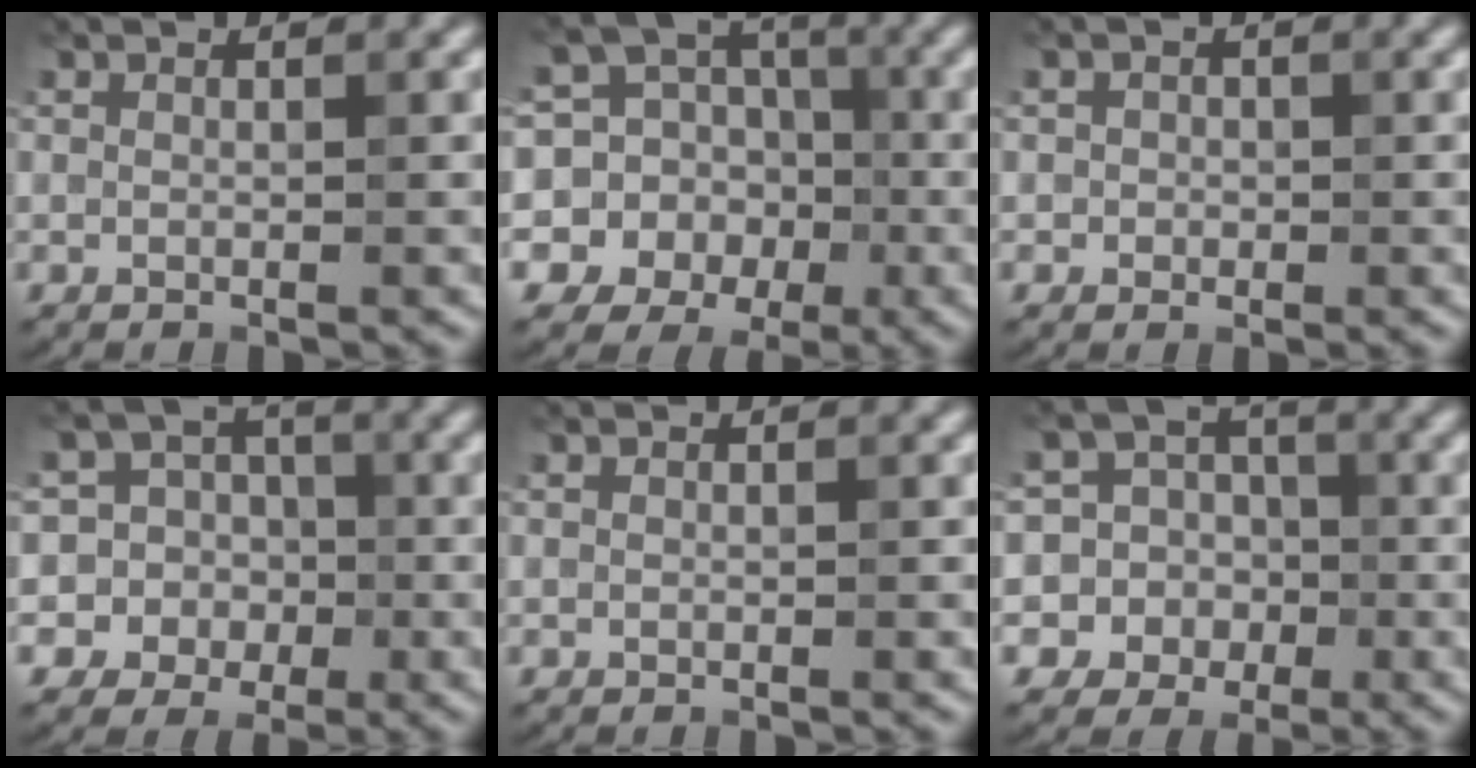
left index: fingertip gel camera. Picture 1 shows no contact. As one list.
[{"total": 12.1, "force": [-2.5, 11.3, 3.4], "torque": [-0.093, 0.007, -0.053]}, {"total": 1.0, "force": [0.0, 1.0, 0.2], "torque": [0.006, -0.004, -0.003]}, {"total": 8.4, "force": [-0.9, 8.3, 1.4], "torque": [-0.029, 0.024, -0.048]}, {"total": 0.0}, {"total": 8.7, "force": [-1.6, 8.5, 1.2], "torque": [-0.025, 0.018, -0.056]}]